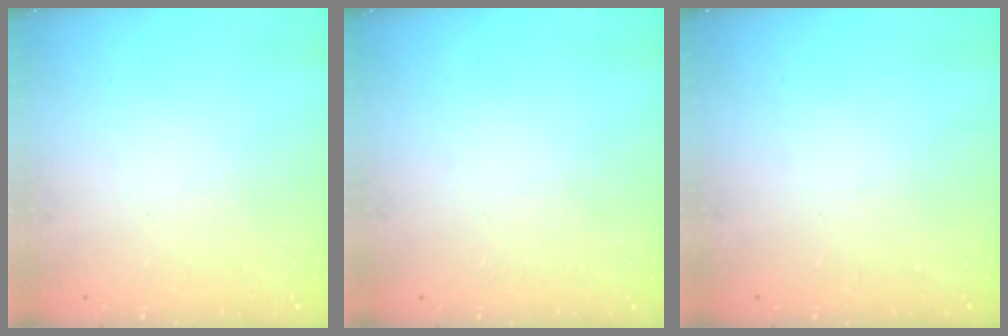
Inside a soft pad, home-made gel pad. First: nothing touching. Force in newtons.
{"total": 0.0}
{"total": 0.0}